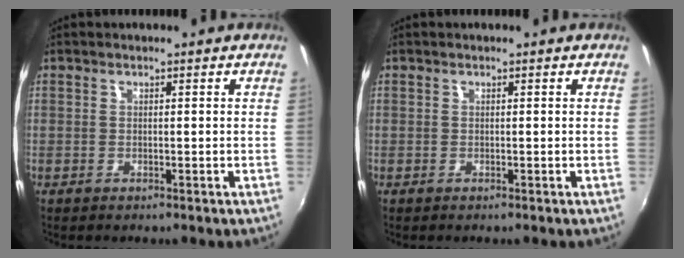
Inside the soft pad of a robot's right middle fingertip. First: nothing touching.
{"total": 0.0}